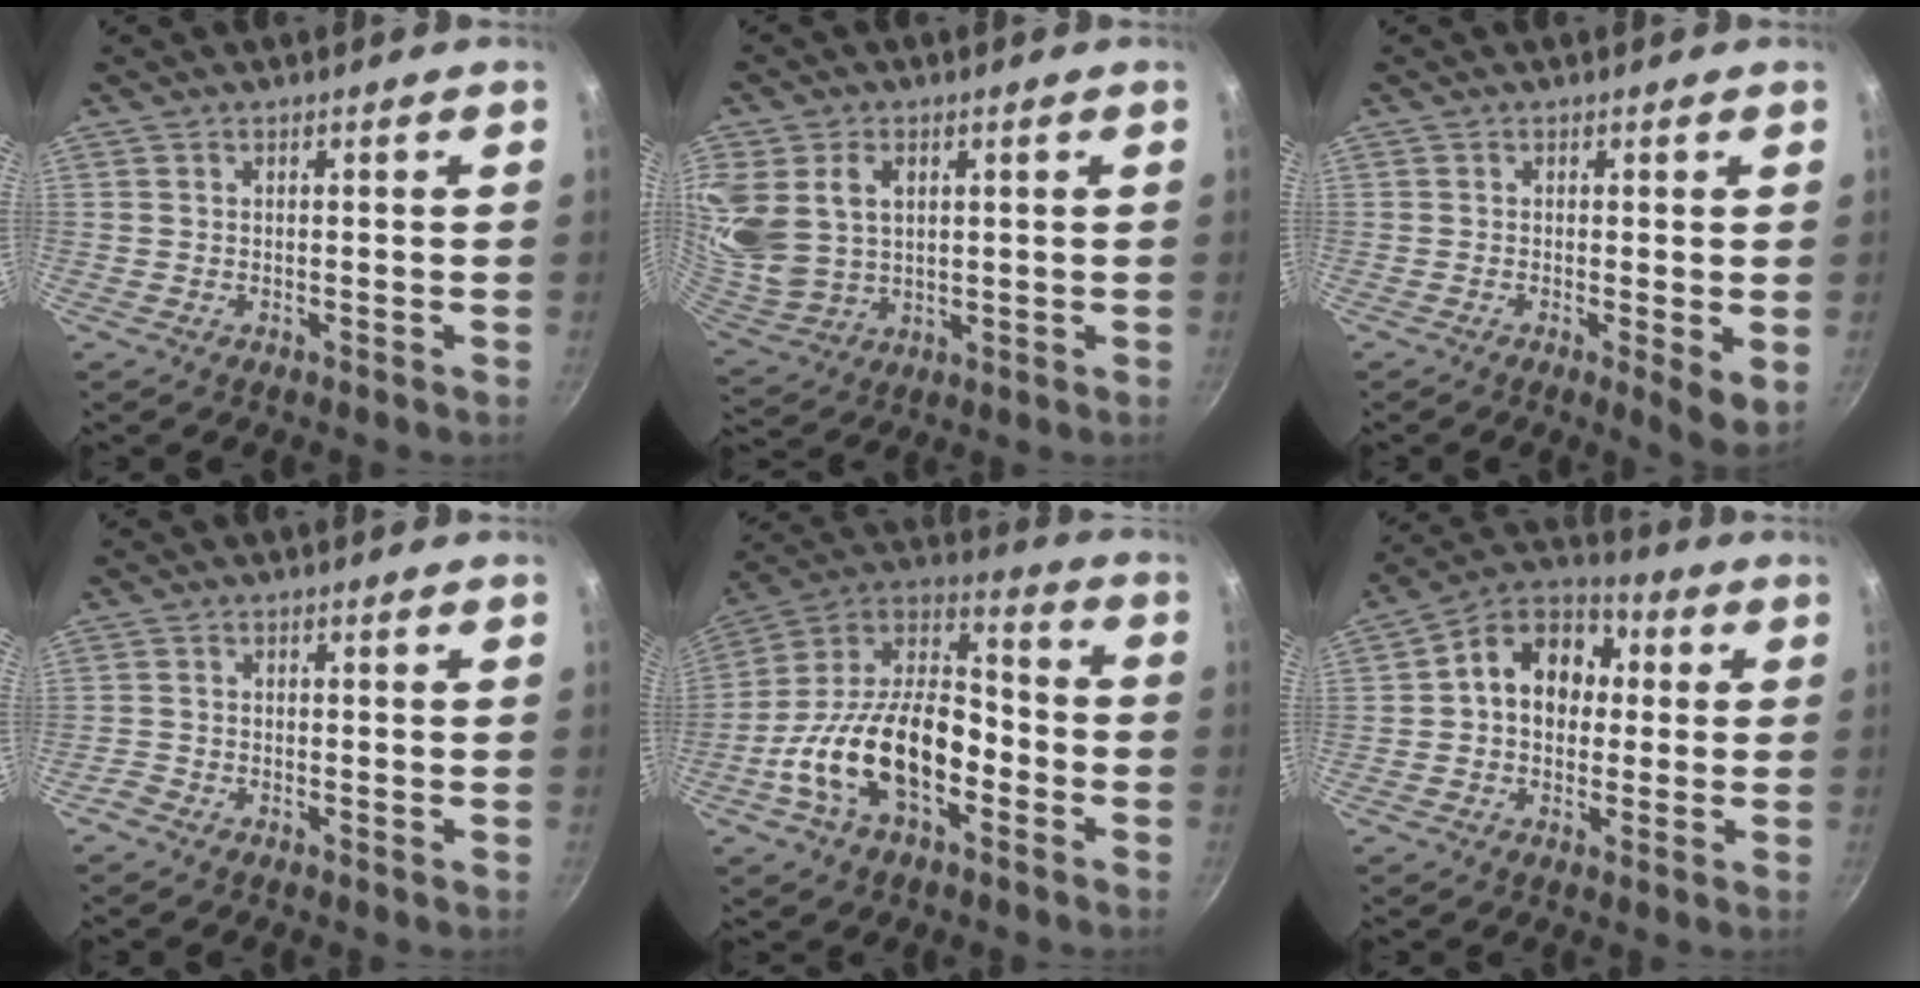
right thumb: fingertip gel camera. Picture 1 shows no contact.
{"total": 14.7, "force": [4.2, 10.9, 8.9], "torque": [-0.189, -0.016, 0.096]}
{"total": 3.8, "force": [-0.5, 0.3, 3.8], "torque": [-0.048, -0.019, -0.005]}
{"total": 1.6, "force": [-1.4, 0.7, 0.5], "torque": [-0.026, 0.013, -0.030]}
{"total": 20.1, "force": [-6.9, 11.2, 15.2], "torque": [-0.252, 0.058, -0.142]}
{"total": 12.3, "force": [1.1, 9.6, 7.5], "torque": [-0.077, 0.031, -0.006]}